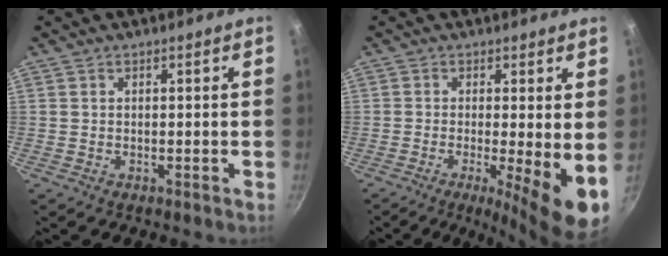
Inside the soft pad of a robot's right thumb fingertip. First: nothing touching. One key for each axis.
{"total": 9.6, "fx": -1.6, "fy": 1.6, "fz": 9.4, "tx": -0.132, "ty": -0.014, "tz": -0.023}